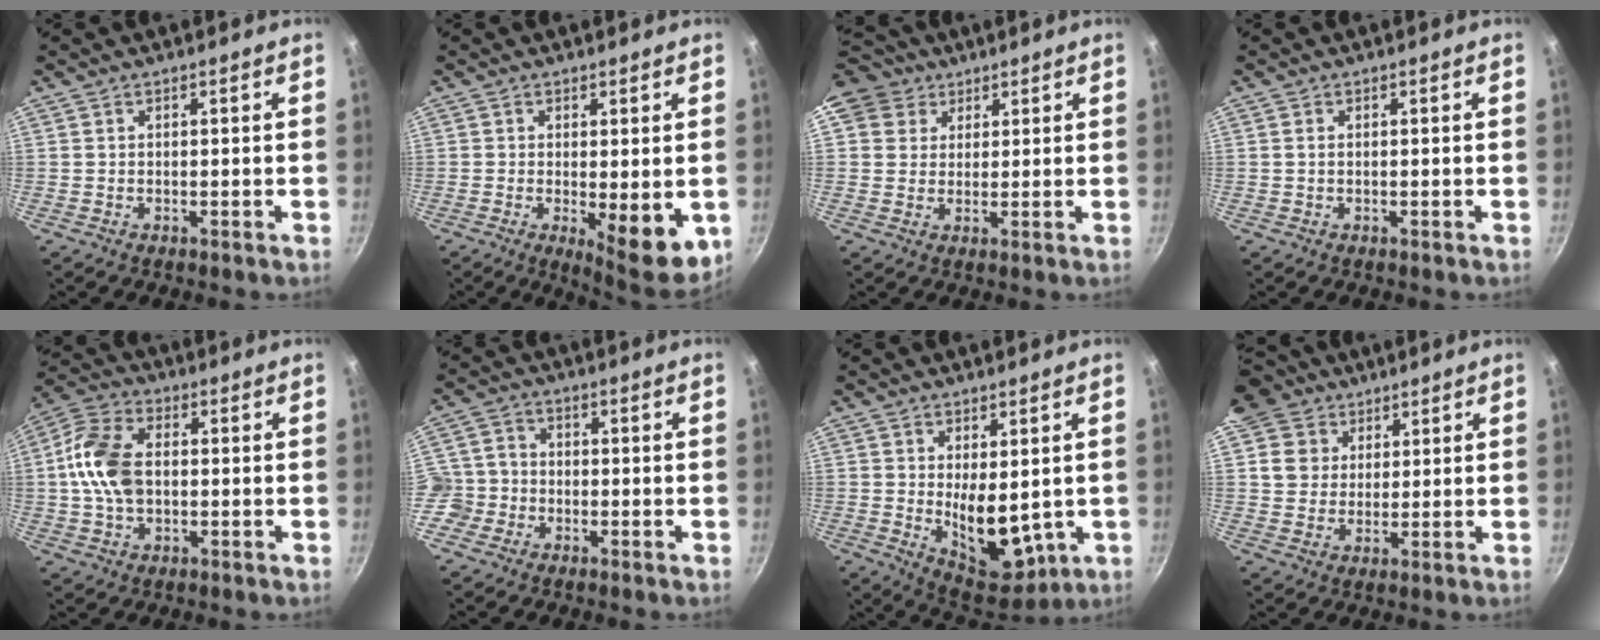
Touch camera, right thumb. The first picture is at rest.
{"total": 9.6, "force": [-1.4, 3.1, 9.0], "torque": [-0.109, -0.013, -0.008]}
{"total": 8.4, "force": [4.7, 6.7, 2.0], "torque": [-0.010, 0.004, 0.075]}
{"total": 0.6, "force": [0.1, 0.3, 0.5], "torque": [-0.011, 0.001, 0.002]}
{"total": 12.0, "force": [0.1, 7.8, 9.1], "torque": [-0.172, 0.023, -0.010]}
{"total": 5.9, "force": [-2.7, 5.0, 1.7], "torque": [-0.003, 0.026, -0.063]}
{"total": 12.4, "force": [0.8, 6.1, 10.8], "torque": [-0.139, -0.039, 0.037]}
{"total": 9.9, "force": [5.3, 8.0, 2.3], "torque": [-0.010, 0.001, 0.092]}